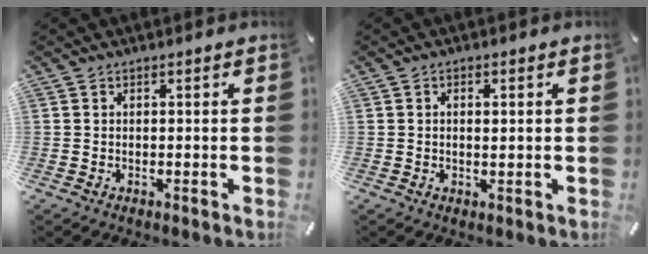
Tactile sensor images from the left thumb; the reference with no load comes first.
{"total": 1.3, "force": [0.2, 0.6, 1.1], "torque": [-0.015, -0.001, 0.000]}